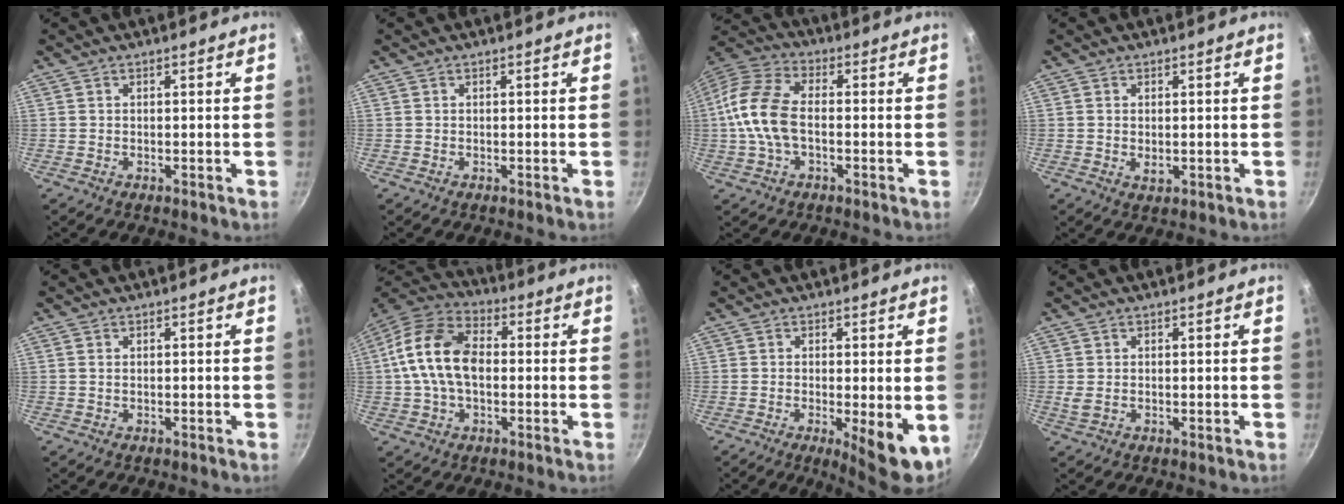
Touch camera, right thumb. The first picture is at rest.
{"total": 0.0}
{"total": 12.5, "force": [-1.0, 7.2, 10.2], "torque": [-0.201, 0.035, -0.037]}
{"total": 2.0, "force": [0.0, 1.2, 1.6], "torque": [-0.027, -0.004, 0.001]}
{"total": 0.6, "force": [0.1, 0.3, 0.5], "torque": [-0.011, 0.000, 0.002]}
{"total": 15.2, "force": [0.4, 9.7, 11.7], "torque": [-0.201, 0.032, -0.010]}
{"total": 7.4, "force": [-1.3, 2.0, 7.0], "torque": [-0.089, -0.010, -0.010]}
{"total": 1.6, "force": [0.3, 0.9, 1.3], "torque": [-0.025, -0.002, 0.009]}